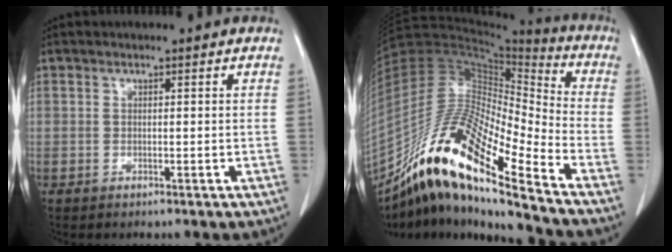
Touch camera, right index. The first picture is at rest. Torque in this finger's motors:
{"motor_torque": [1.07, -1.07, 0.74, 0.19]}